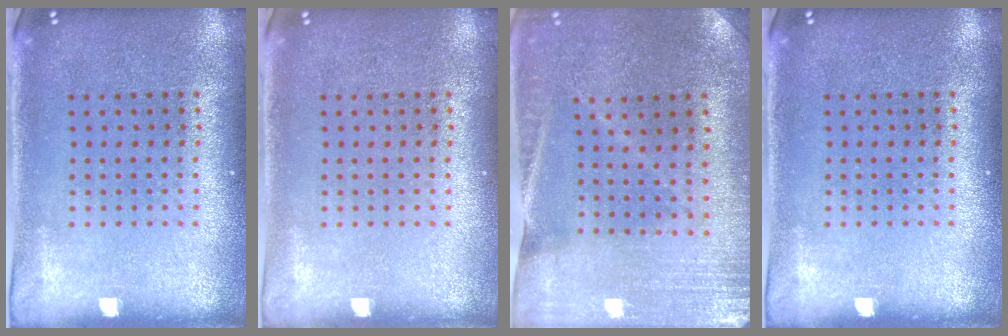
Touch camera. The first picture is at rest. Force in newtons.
{"total": 0.0}
{"total": 0.5, "press": 0.5, "slide": 0.0}
{"total": 0.0}